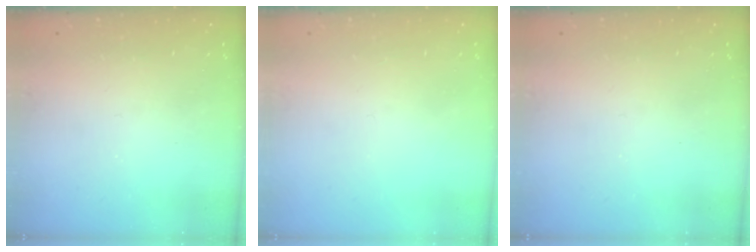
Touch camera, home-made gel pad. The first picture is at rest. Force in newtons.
{"total": 0.0}
{"total": 0.0}